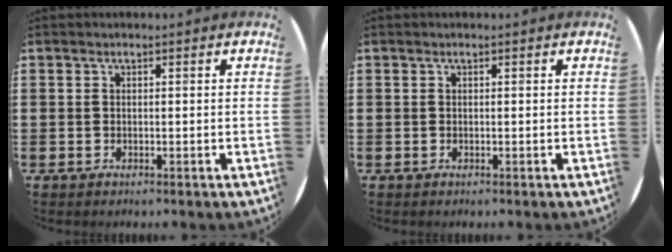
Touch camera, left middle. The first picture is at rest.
{"total": 0.0}